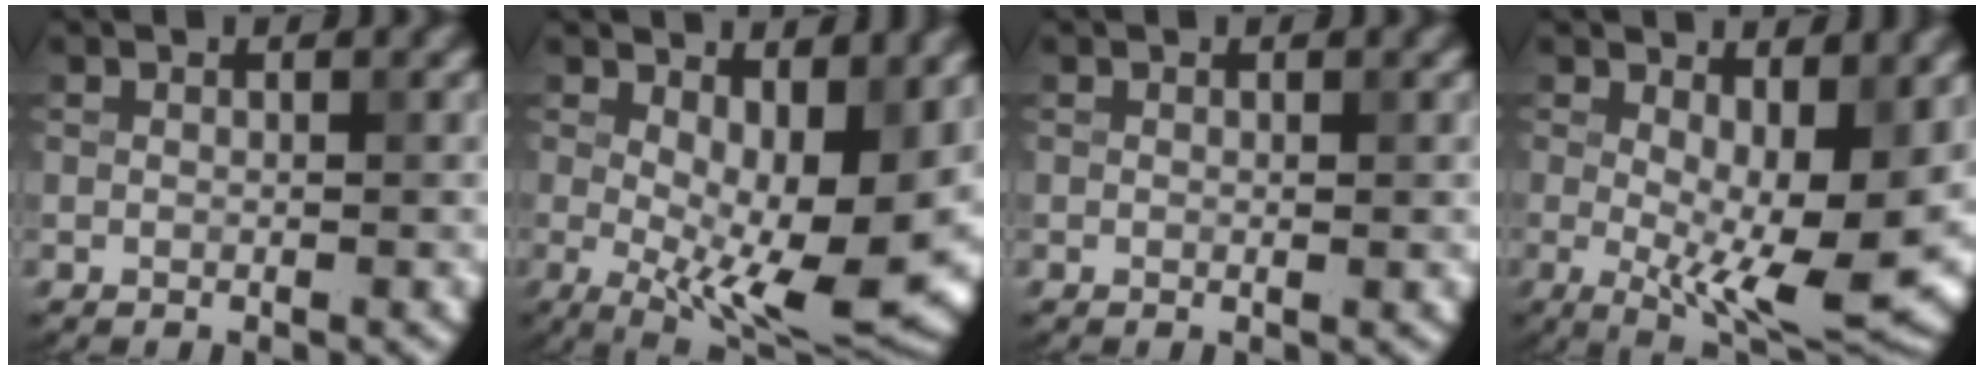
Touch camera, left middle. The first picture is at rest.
{"total": 13.4, "force": [0.1, 5.9, 12.0], "torque": [-0.157, -0.023, 0.017]}
{"total": 0.0}
{"total": 10.8, "force": [-0.3, 4.5, 9.8], "torque": [-0.142, -0.024, 0.004]}